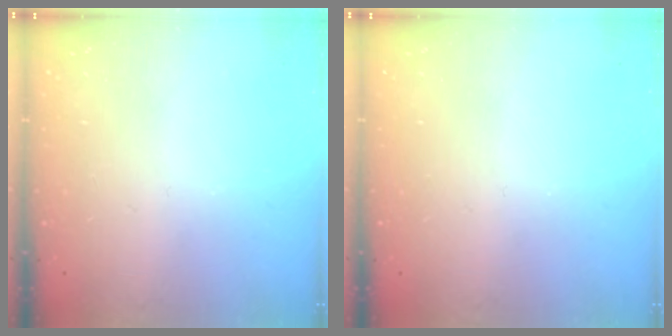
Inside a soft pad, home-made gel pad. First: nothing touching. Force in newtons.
{"total": 0.0}